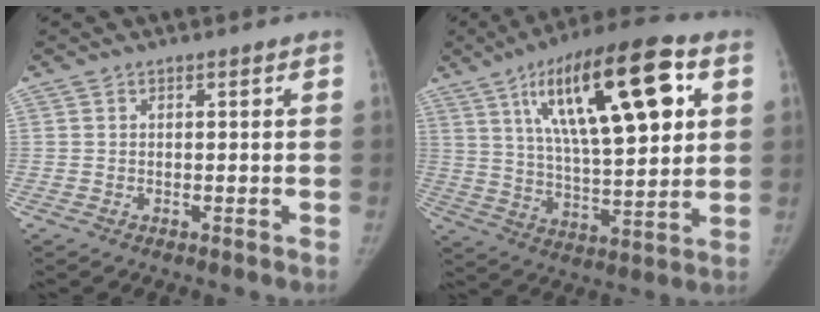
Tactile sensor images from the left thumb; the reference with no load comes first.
{"total": 24.3, "force": [9.0, 8.2, 21.0], "torque": [-0.323, -0.012, 0.145]}